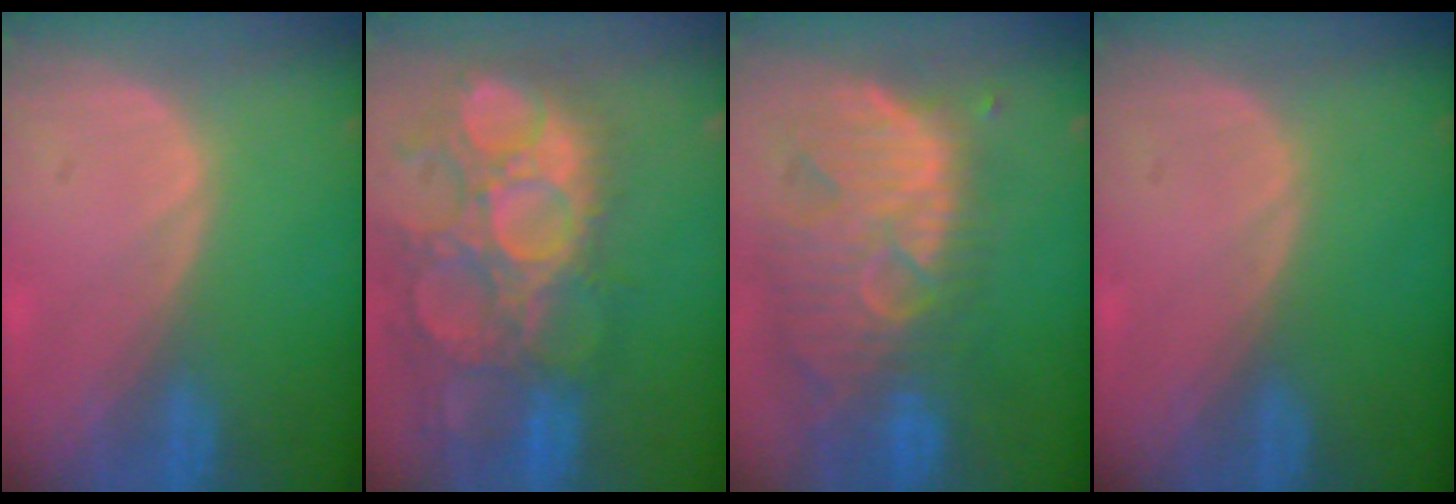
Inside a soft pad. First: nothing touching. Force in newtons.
{"total": 15.0, "press": 12.5, "slide": 8.2}
{"total": 13.0, "press": 11.3, "slide": 6.5}
{"total": 0.0}